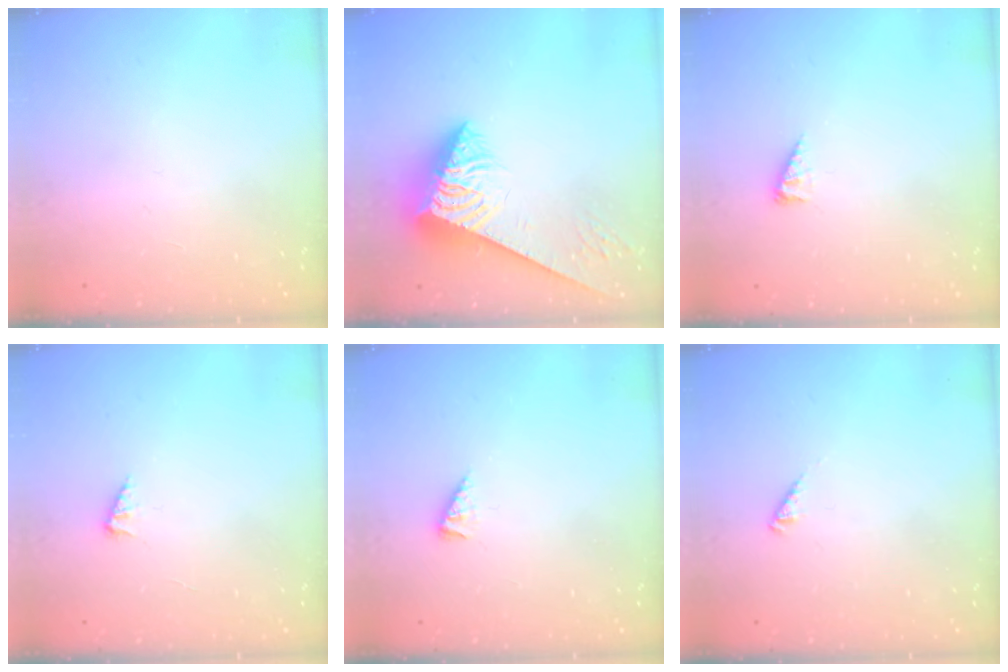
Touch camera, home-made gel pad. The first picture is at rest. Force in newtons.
{"total": 7.4, "press": 7.3, "slide": 1.2}
{"total": 2.8, "press": 2.8, "slide": 0.4}
{"total": 2.5, "press": 2.5, "slide": 0.3}
{"total": 1.8, "press": 1.8, "slide": 0.4}
{"total": 1.7, "press": 1.7, "slide": 0.4}